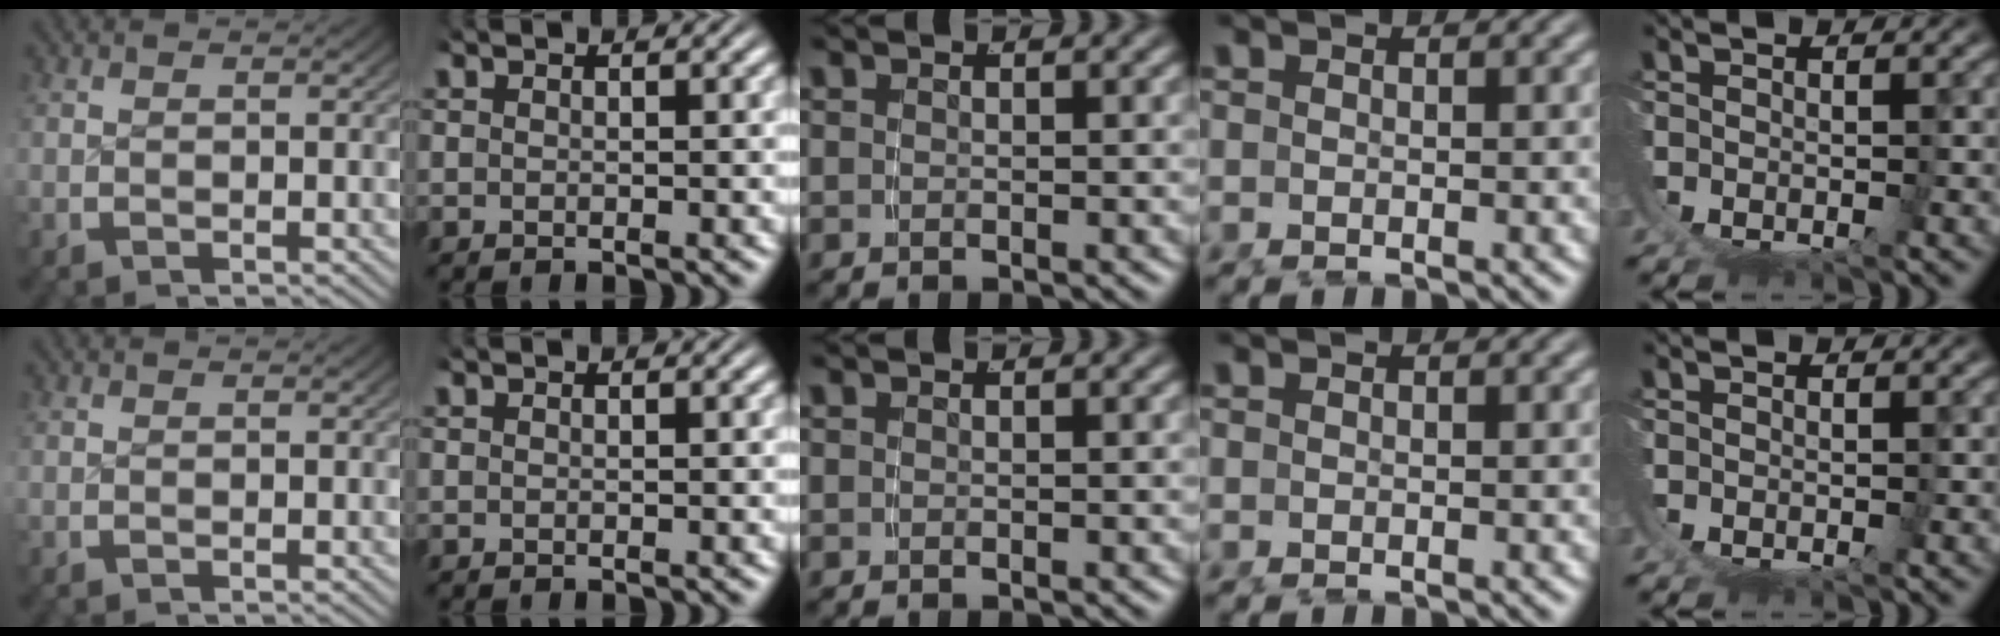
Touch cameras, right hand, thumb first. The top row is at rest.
{}